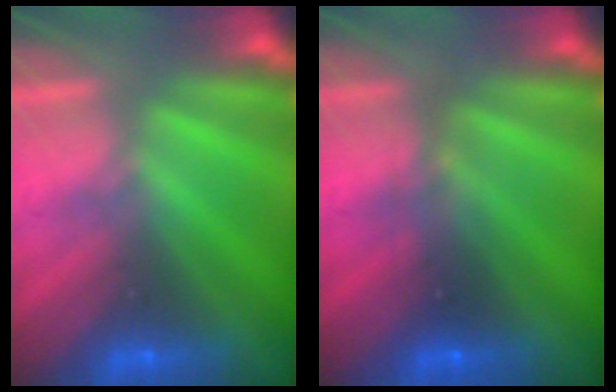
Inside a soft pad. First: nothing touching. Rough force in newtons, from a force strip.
{"total": 2.3}